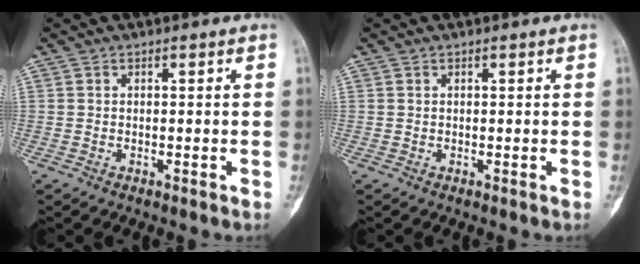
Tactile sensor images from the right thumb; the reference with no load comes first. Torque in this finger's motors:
{"motor_torque": [0.25, 0.40, -0.25, -0.09, 0.03]}